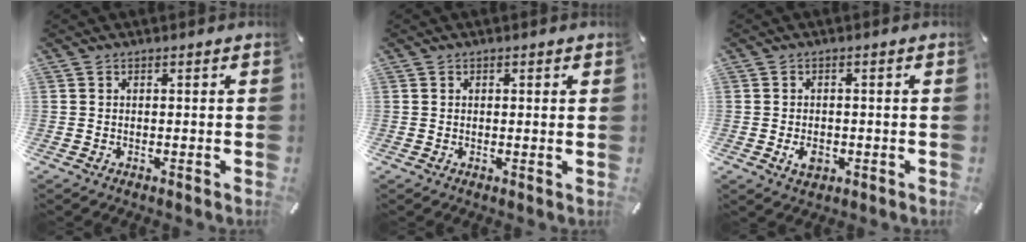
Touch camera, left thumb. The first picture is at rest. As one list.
[{"total": 0.6, "force": [0.3, 0.2, 0.5], "torque": [-0.008, 0.003, 0.005]}, {"total": 3.5, "force": [-1.0, 2.4, 2.4], "torque": [-0.055, 0.000, -0.020]}]